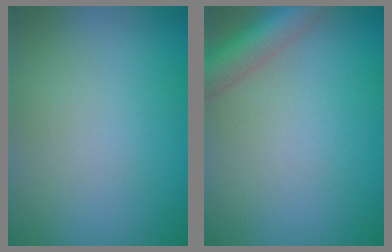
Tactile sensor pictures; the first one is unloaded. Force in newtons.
{"total": 4.6, "press": 4.6, "slide": 0.3}